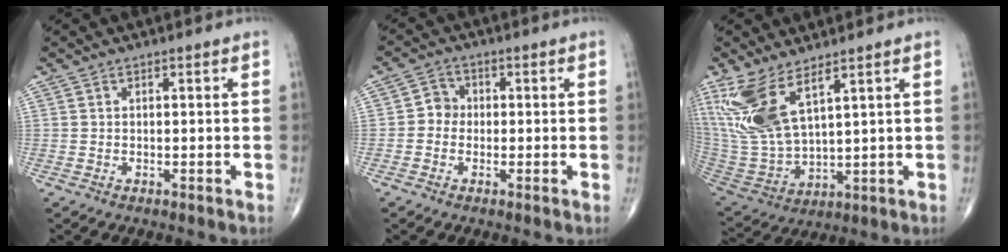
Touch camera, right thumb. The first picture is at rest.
{"total": 3.3, "force": [-0.5, 3.0, 1.3], "torque": [0.000, 0.010, -0.020]}
{"total": 14.5, "force": [7.8, 5.5, 10.8], "torque": [-0.234, -0.039, 0.179]}